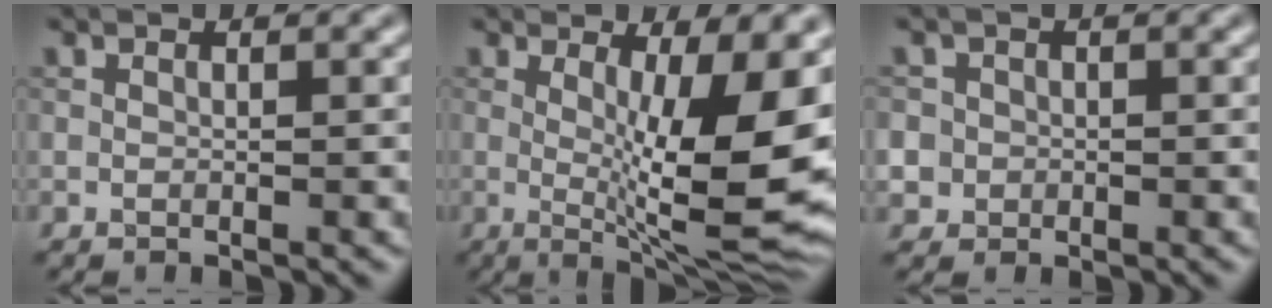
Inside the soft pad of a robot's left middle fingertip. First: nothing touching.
{"total": 11.6, "force": [0.5, 3.0, 11.3], "torque": [-0.157, -0.018, 0.013]}
{"total": 3.3, "force": [-0.5, 3.2, 0.6], "torque": [0.005, 0.012, -0.026]}